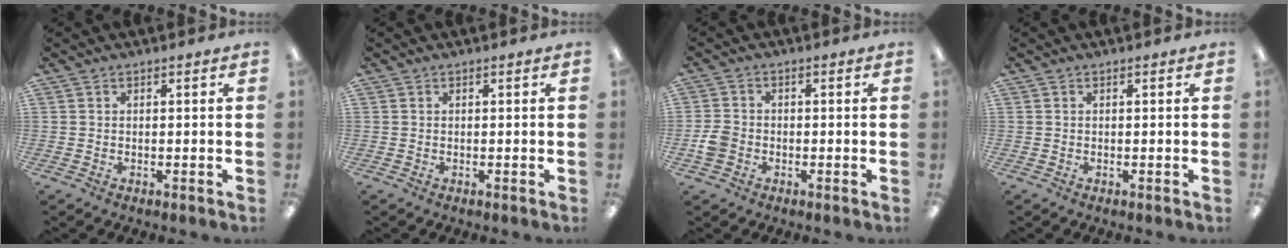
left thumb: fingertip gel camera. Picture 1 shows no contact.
{"total": 0.0}
{"total": 3.9, "force": [-1.4, 3.1, 1.9], "torque": [-0.028, 0.010, -0.024]}
{"total": 0.0}